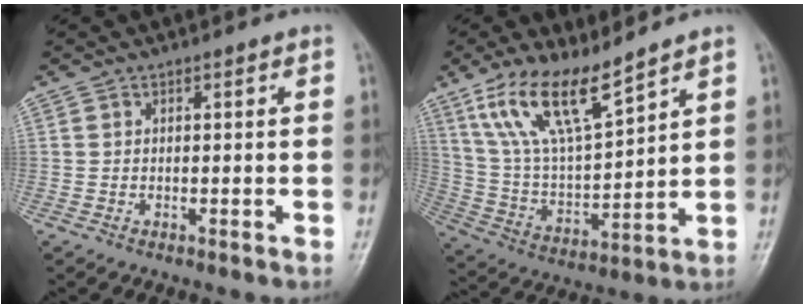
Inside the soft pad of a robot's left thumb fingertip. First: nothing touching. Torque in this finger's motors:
{"motor_torque": [0.79, 0.71, 1.33, -1.44, 0.28]}